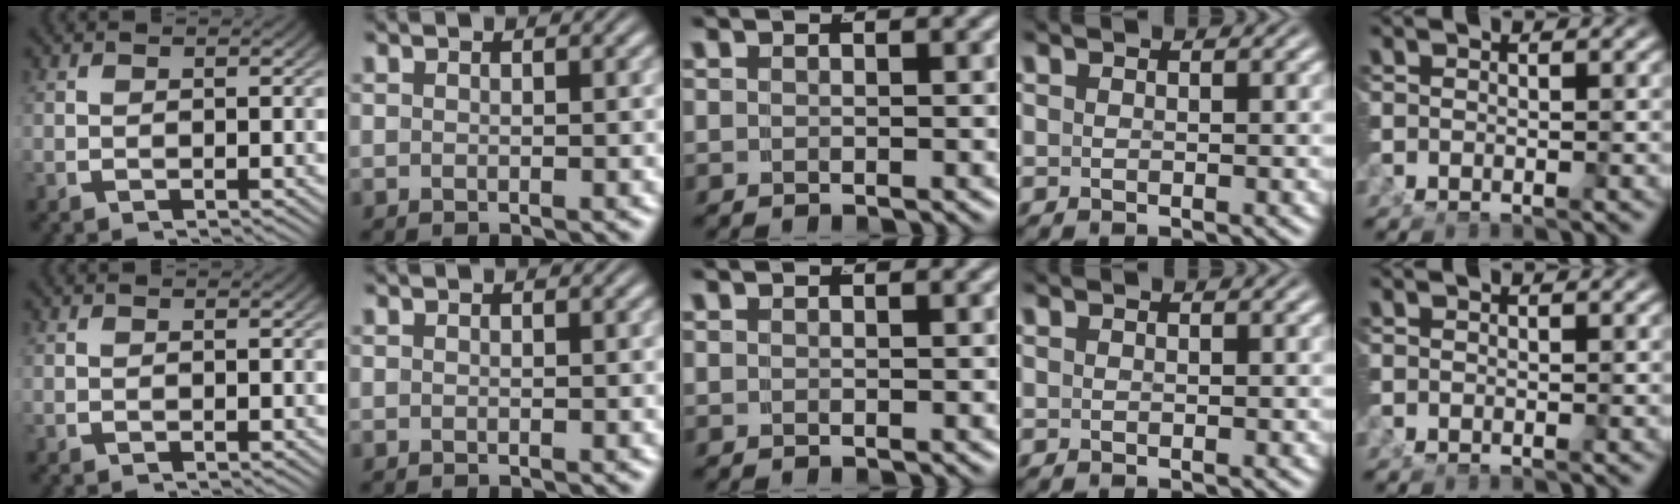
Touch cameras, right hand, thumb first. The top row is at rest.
{}